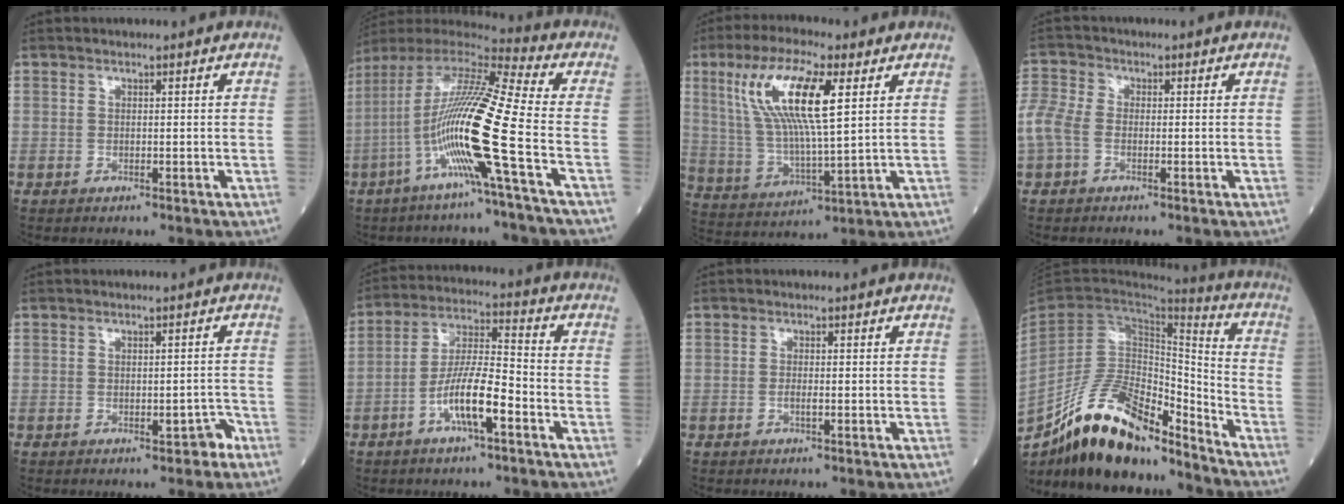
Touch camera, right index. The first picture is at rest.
{"total": 17.9, "force": [-5.3, -1.2, 17.1], "torque": [-0.336, -0.008, -0.116]}
{"total": 14.5, "force": [5.1, 2.3, 13.4], "torque": [-0.283, 0.011, 0.097]}
{"total": 10.1, "force": [-1.5, 7.6, 6.4], "torque": [-0.202, 0.019, -0.035]}
{"total": 2.2, "force": [-1.2, 1.0, 1.6], "torque": [-0.015, 0.005, -0.012]}
{"total": 9.6, "force": [-4.1, 1.5, 8.5], "torque": [-0.167, 0.004, -0.078]}
{"total": 0.8, "force": [-0.3, 0.0, 0.8], "torque": [-0.020, -0.001, -0.007]}
{"total": 19.4, "force": [-16.1, 5.4, 9.5], "torque": [-0.183, 0.022, -0.284]}